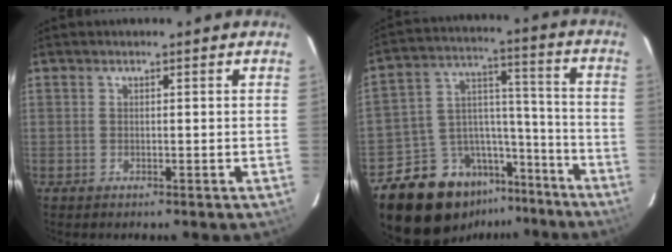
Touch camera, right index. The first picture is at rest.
{"total": 17.6, "force": [-13.3, 10.2, 5.6], "torque": [-0.121, 0.069, -0.190]}